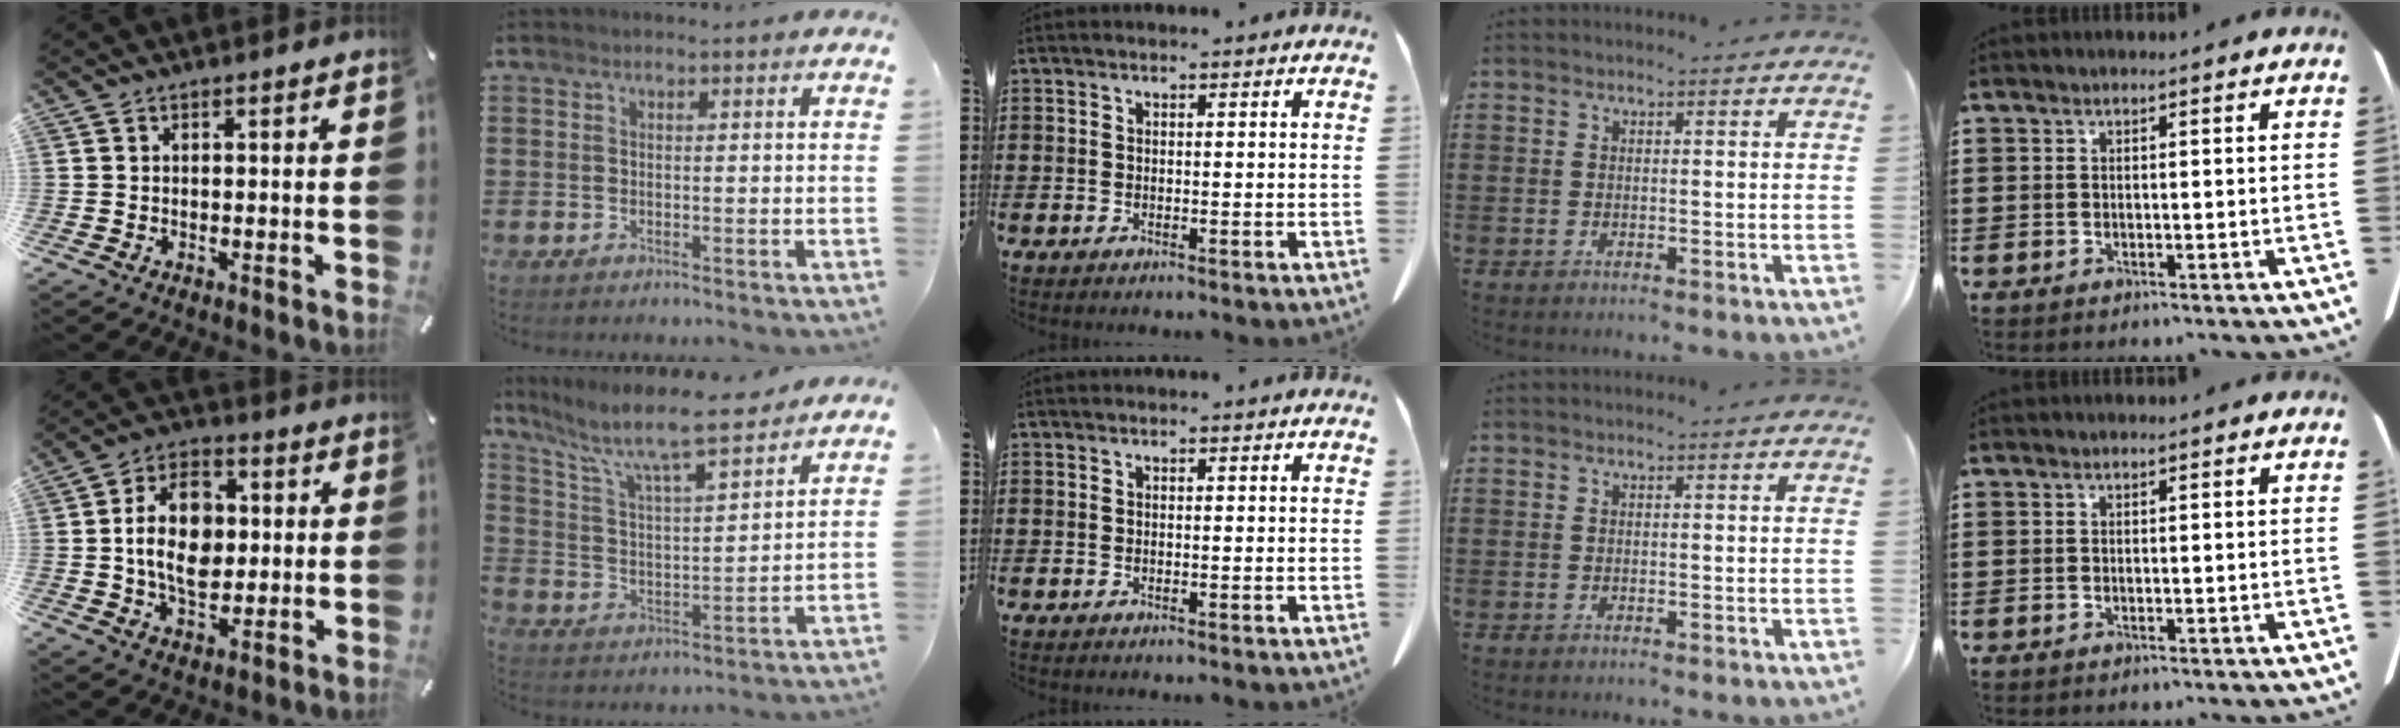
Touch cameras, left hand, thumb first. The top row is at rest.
{"thumb": {"total": 13.5, "force": [0.4, 9.4, 9.8], "torque": [-0.192, 0.010, 0.005]}, "index": {"total": 8.0, "force": [6.5, 0.9, 4.5], "torque": [-0.114, -0.039, 0.106]}}